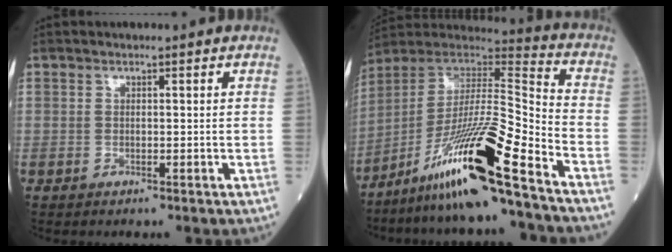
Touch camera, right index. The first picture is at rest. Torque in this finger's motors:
{"motor_torque": [0.75, -0.72, 1.05, 0.21]}